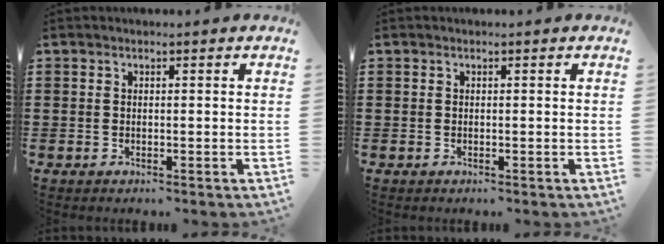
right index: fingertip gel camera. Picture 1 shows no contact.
{"total": 0.0}